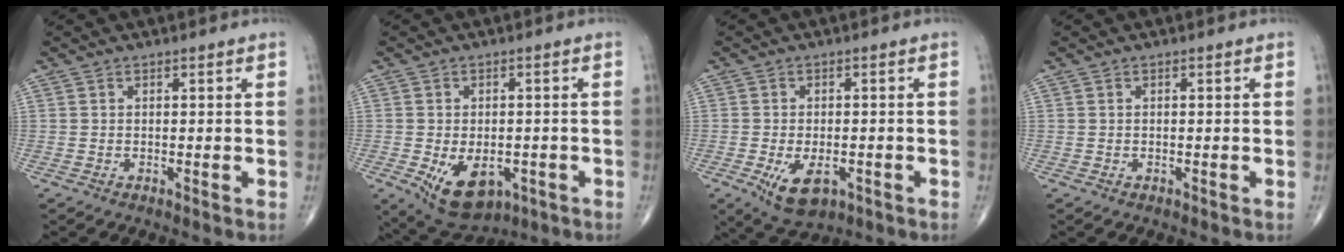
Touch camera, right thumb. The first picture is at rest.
{"total": 10.0, "force": [-3.4, 6.1, 7.2], "torque": [-0.098, 0.000, -0.039]}
{"total": 7.0, "force": [-2.6, 3.7, 5.3], "torque": [-0.087, -0.002, -0.032]}
{"total": 0.0}